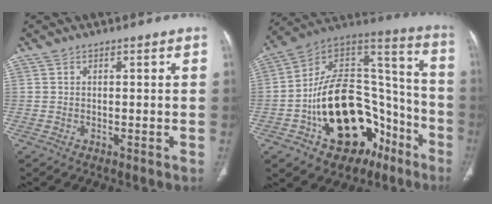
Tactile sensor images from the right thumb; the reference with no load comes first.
{"total": 28.0, "force": [-10.9, 17.8, 18.7], "torque": [-0.284, 0.094, -0.160]}